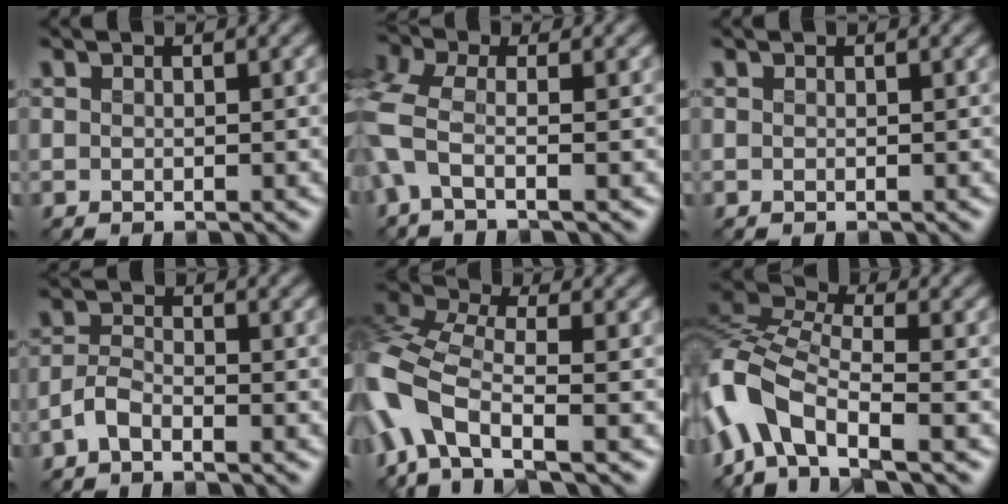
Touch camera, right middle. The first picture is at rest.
{"total": 5.1, "force": [-1.0, 2.4, 4.4], "torque": [-0.135, -0.002, -0.034]}
{"total": 0.0}
{"total": 1.9, "force": [-1.6, 0.5, 0.9], "torque": [-0.020, 0.005, -0.041]}
{"total": 9.8, "force": [-3.8, 5.2, 7.4], "torque": [-0.188, 0.004, -0.095]}
{"total": 9.0, "force": [-4.9, 4.3, 6.2], "torque": [-0.132, 0.010, -0.115]}